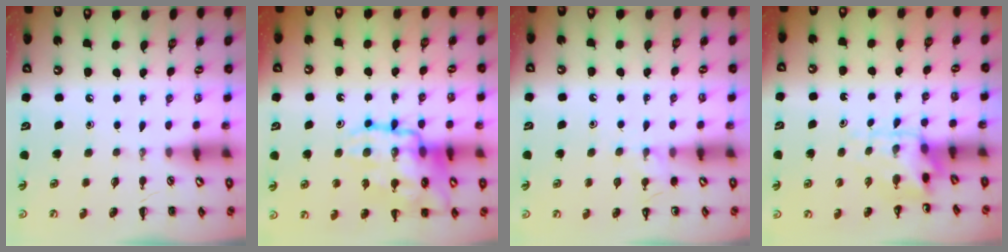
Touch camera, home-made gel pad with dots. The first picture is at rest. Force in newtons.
{"total": 20.7, "press": 20.6, "slide": 2.7}
{"total": 7.2, "press": 7.0, "slide": 1.6}
{"total": 4.6, "press": 4.5, "slide": 1.0}